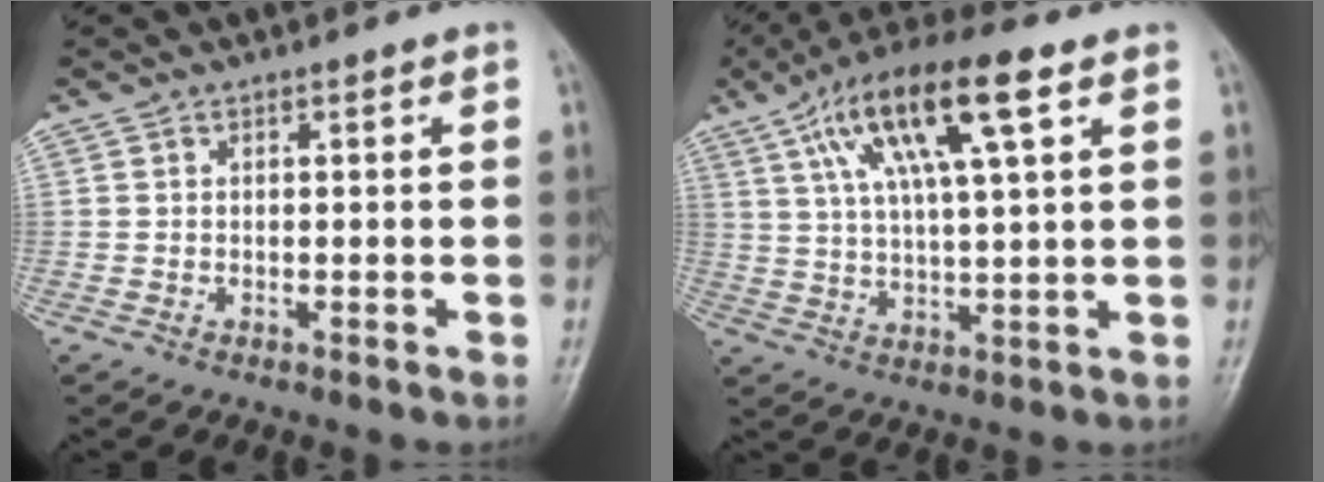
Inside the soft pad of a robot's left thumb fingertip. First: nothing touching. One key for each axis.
{"total": 15.9, "fx": 7.1, "fy": 4.0, "fz": 13.7, "tx": -0.251, "ty": 0.005, "tz": 0.123}